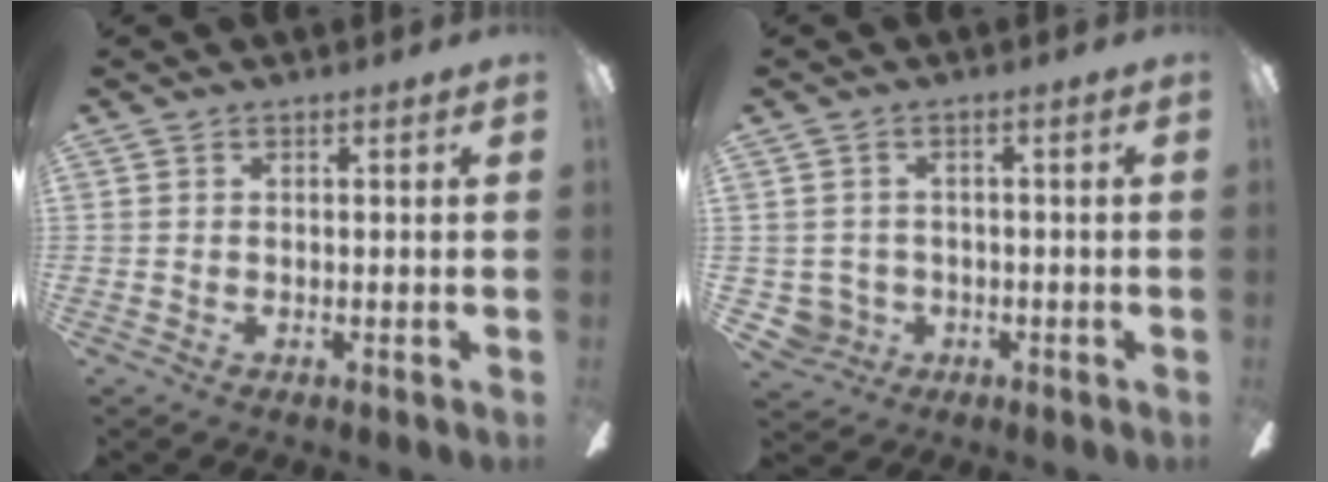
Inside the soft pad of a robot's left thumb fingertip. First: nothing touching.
{"total": 4.5, "force": [-1.1, 4.2, 0.8], "torque": [-0.035, 0.009, -0.021]}